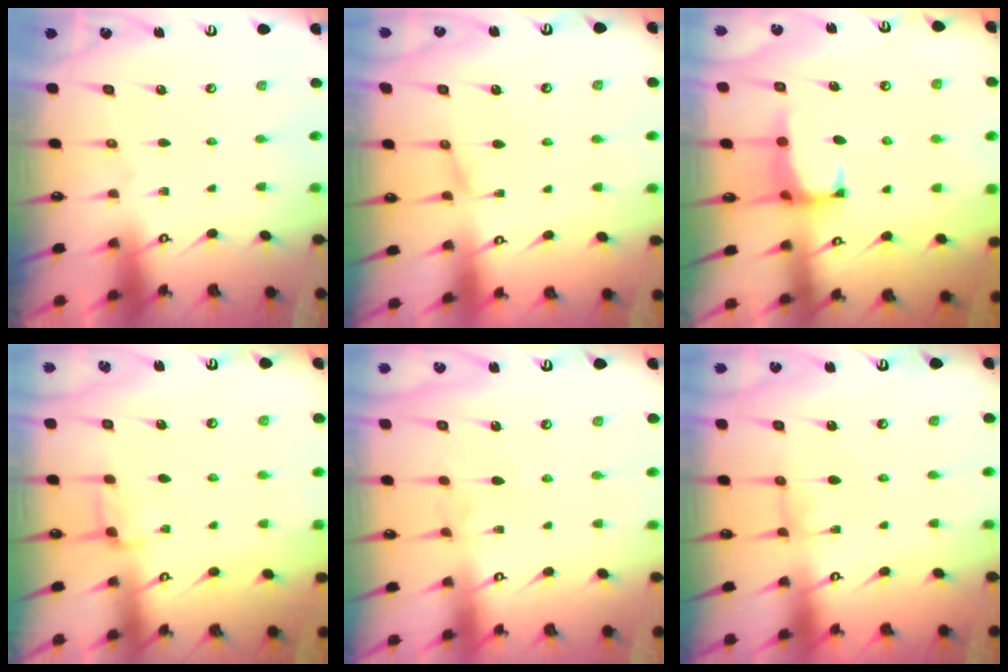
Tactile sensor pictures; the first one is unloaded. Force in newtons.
{"total": 1.0, "press": 0.8, "slide": 0.7}
{"total": 1.4, "press": 1.3, "slide": 0.5}
{"total": 0.9, "press": 0.8, "slide": 0.4}
{"total": 2.5, "press": 2.4, "slide": 0.3}
{"total": 1.6, "press": 1.6, "slide": 0.3}